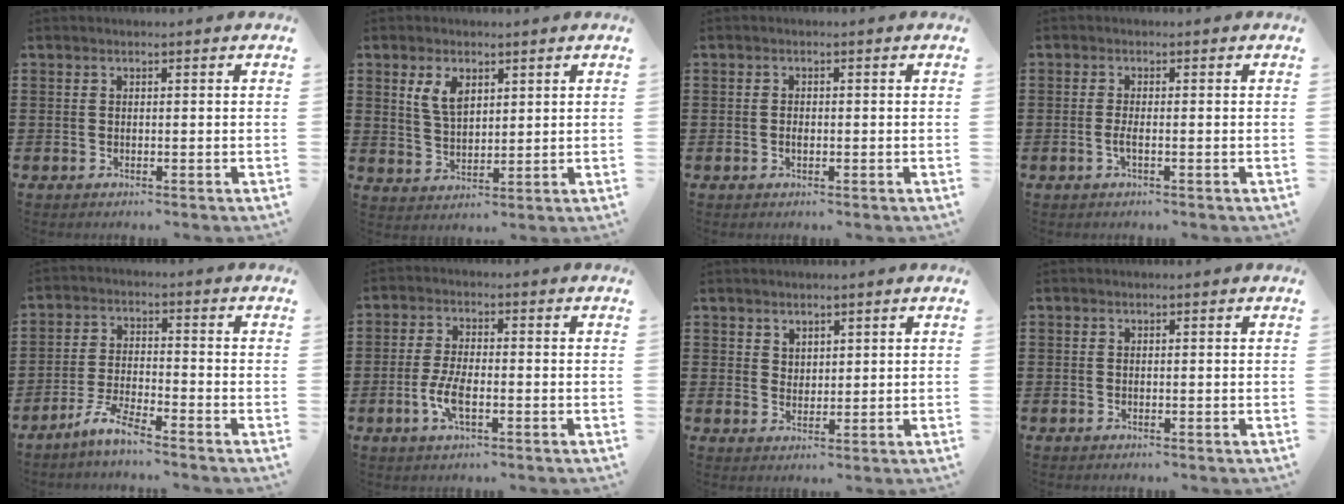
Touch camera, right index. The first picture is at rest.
{"total": 4.8, "force": [2.3, 2.5, 3.4], "torque": [-0.075, 0.006, 0.042]}
{"total": 0.9, "force": [-0.3, 0.5, 0.7], "torque": [-0.015, 0.000, -0.005]}
{"total": 1.7, "force": [-0.7, 0.1, 1.6], "torque": [-0.035, -0.005, -0.014]}
{"total": 4.9, "force": [-4.4, 0.2, 2.2], "torque": [-0.060, -0.004, -0.088]}
{"total": 5.0, "force": [-1.7, 1.8, 4.3], "torque": [-0.101, -0.004, -0.038]}
{"total": 2.5, "force": [2.0, 1.5, 0.0], "torque": [-0.005, 0.005, 0.040]}
{"total": 0.0}